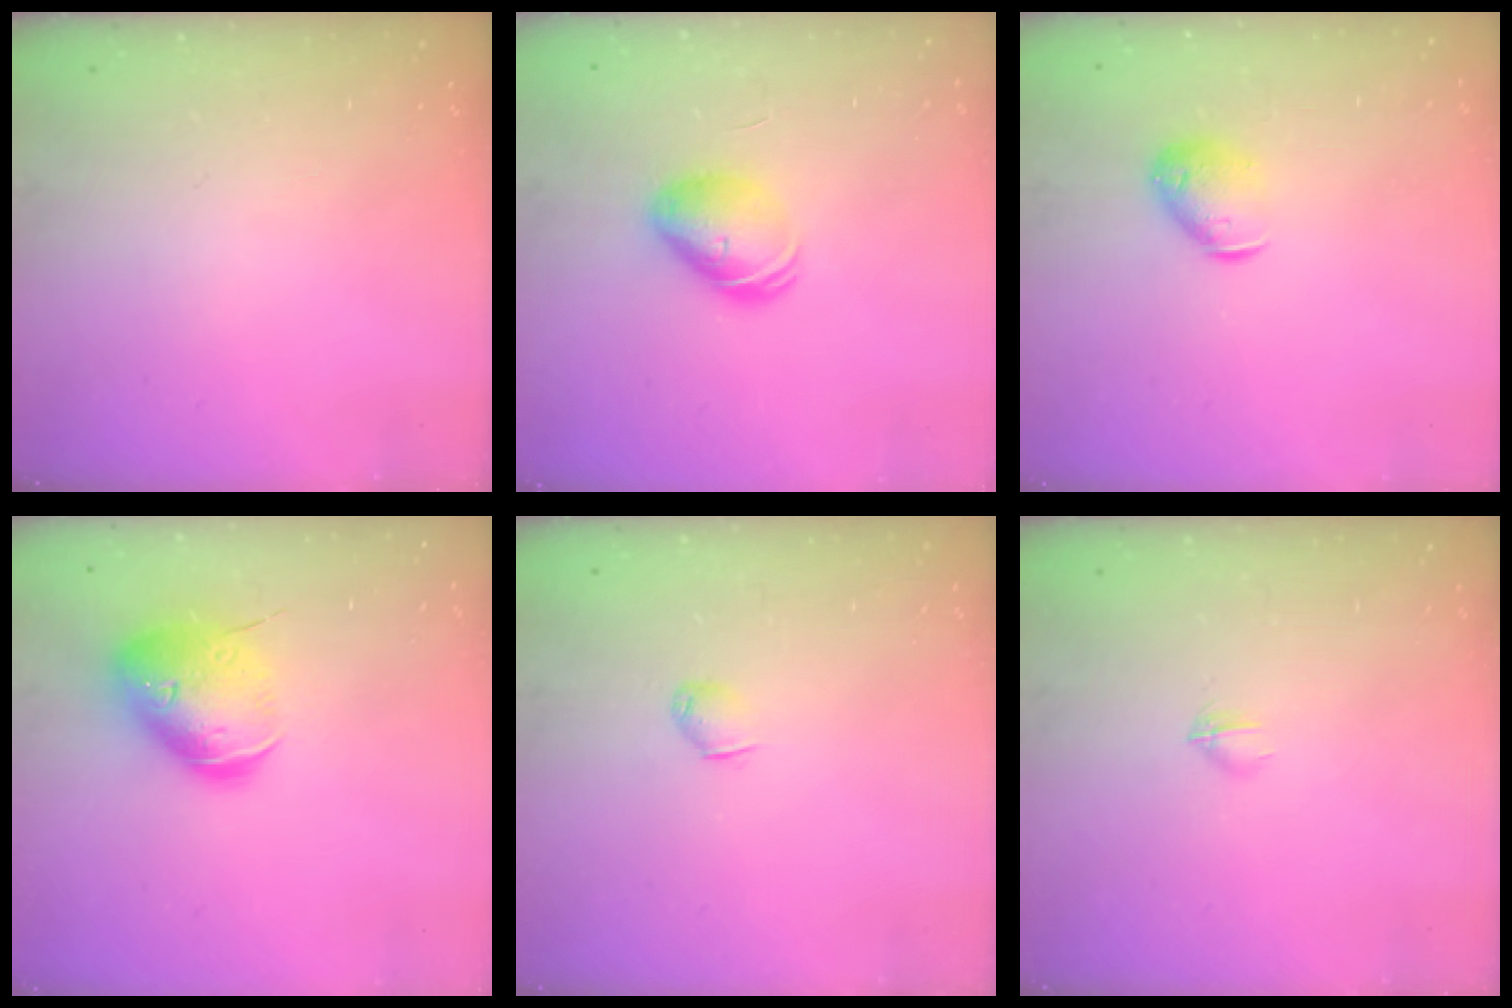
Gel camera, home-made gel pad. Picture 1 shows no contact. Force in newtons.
{"total": 9.0, "press": 8.9, "slide": 1.4}
{"total": 8.4, "press": 8.3, "slide": 1.4}
{"total": 17.2, "press": 17.1, "slide": 2.4}
{"total": 3.1, "press": 3.0, "slide": 0.7}
{"total": 2.3, "press": 2.2, "slide": 0.8}